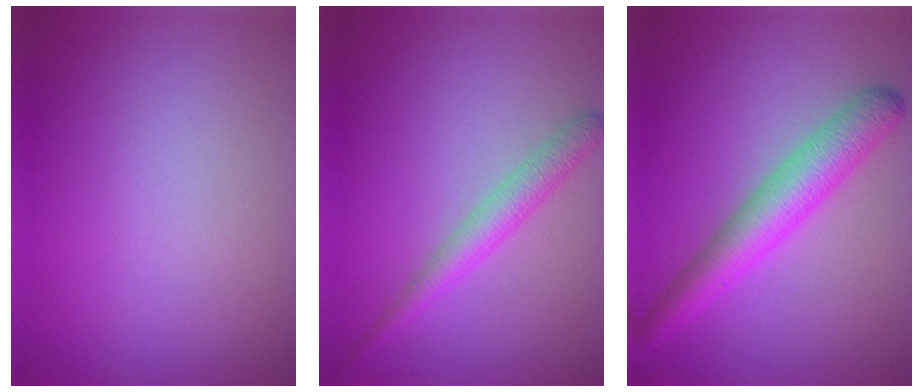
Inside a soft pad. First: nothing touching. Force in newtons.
{"total": 2.7, "press": 2.7, "slide": 0.1}
{"total": 5.1, "press": 5.1, "slide": 0.1}